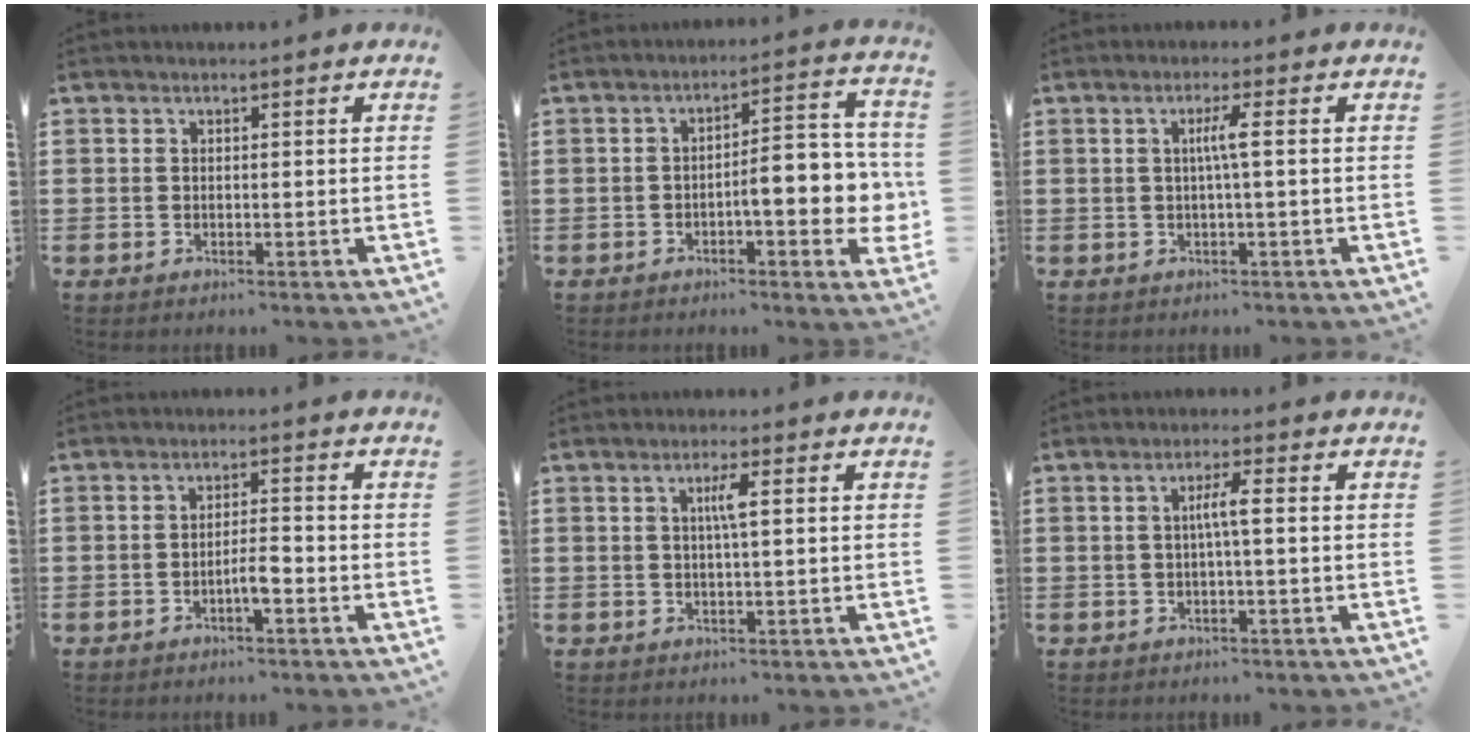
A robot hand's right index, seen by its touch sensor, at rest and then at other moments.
{"total": 8.7, "force": [-1.9, 3.0, 7.9], "torque": [-0.102, -0.009, -0.037]}
{"total": 2.9, "force": [0.1, -0.3, 2.8], "torque": [-0.053, -0.003, -0.004]}
{"total": 3.4, "force": [-1.6, 0.7, 2.9], "torque": [-0.058, 0.002, -0.031]}
{"total": 2.6, "force": [0.5, 0.0, 2.6], "torque": [-0.052, -0.001, 0.004]}
{"total": 3.0, "force": [-0.1, 0.0, 3.0], "torque": [-0.056, -0.001, -0.007]}